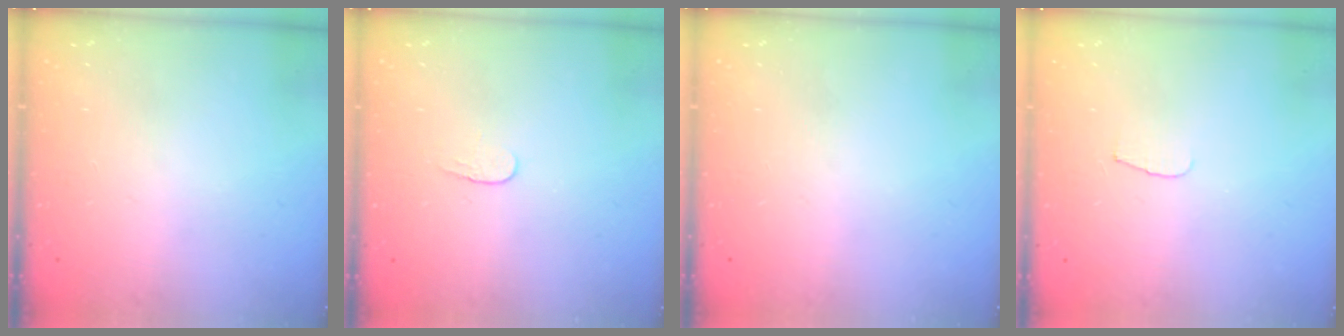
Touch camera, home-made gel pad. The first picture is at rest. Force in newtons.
{"total": 3.5, "press": 3.4, "slide": 0.4}
{"total": 0.0}
{"total": 3.3, "press": 3.3, "slide": 0.4}